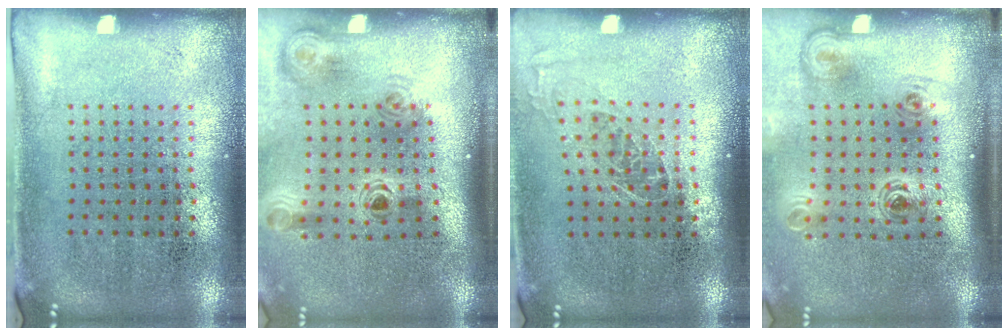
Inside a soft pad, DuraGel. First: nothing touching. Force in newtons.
{"total": 1.6, "press": 1.3, "slide": 1.0}
{"total": 1.0, "press": 0.9, "slide": 0.5}
{"total": 2.2, "press": 1.5, "slide": 1.7}